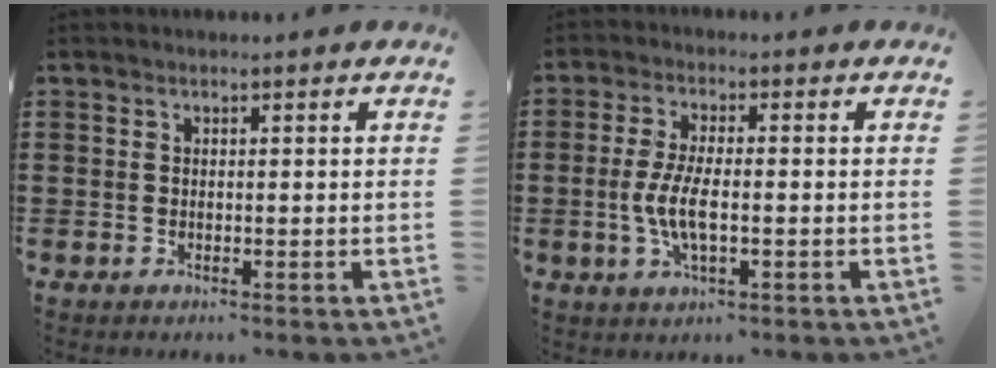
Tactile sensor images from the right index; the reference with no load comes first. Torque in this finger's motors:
{"motor_torque": [1.77, 0.38, 0.75, 0.20]}